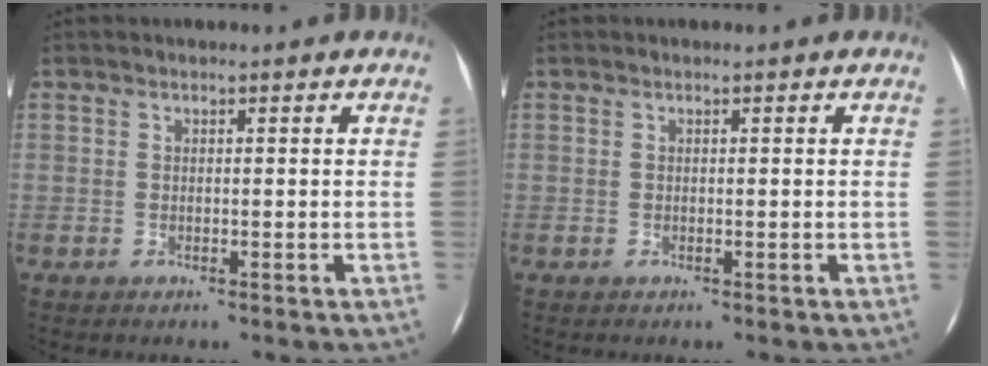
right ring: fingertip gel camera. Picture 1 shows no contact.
{"total": 0.0}